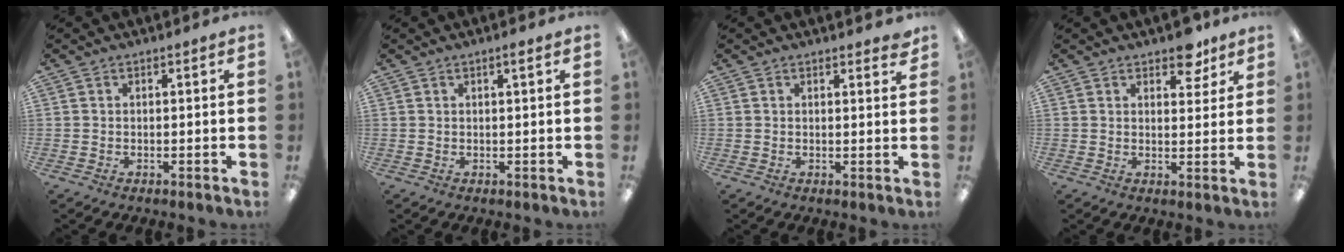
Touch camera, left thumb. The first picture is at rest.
{"total": 1.6, "force": [1.0, 0.2, 1.2], "torque": [-0.017, -0.002, 0.015]}
{"total": 1.5, "force": [1.3, 0.3, 0.7], "torque": [0.000, -0.007, 0.021]}
{"total": 6.2, "force": [4.8, 2.8, 2.8], "torque": [-0.018, -0.028, 0.080]}